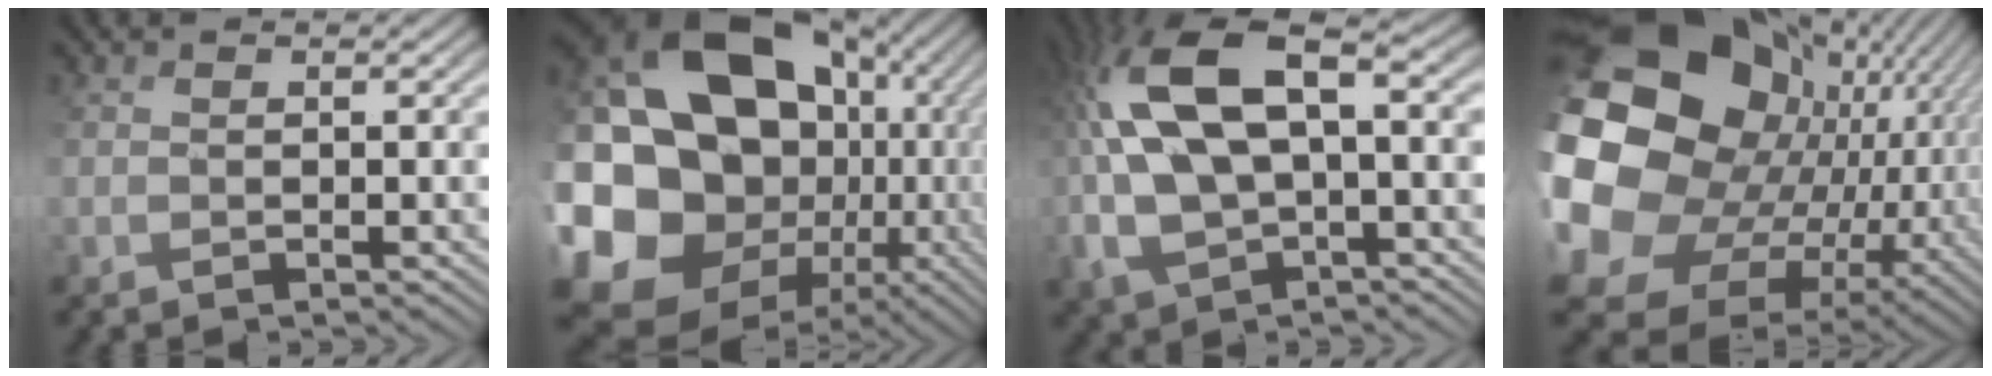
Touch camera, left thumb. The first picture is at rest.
{"total": 24.1, "force": [0.8, 20.5, 12.6], "torque": [-0.313, -0.033, 0.019]}
{"total": 12.1, "force": [1.2, 5.4, 10.7], "torque": [-0.252, 0.014, 0.023]}
{"total": 21.2, "force": [0.3, 17.4, 12.0], "torque": [-0.299, -0.036, 0.018]}